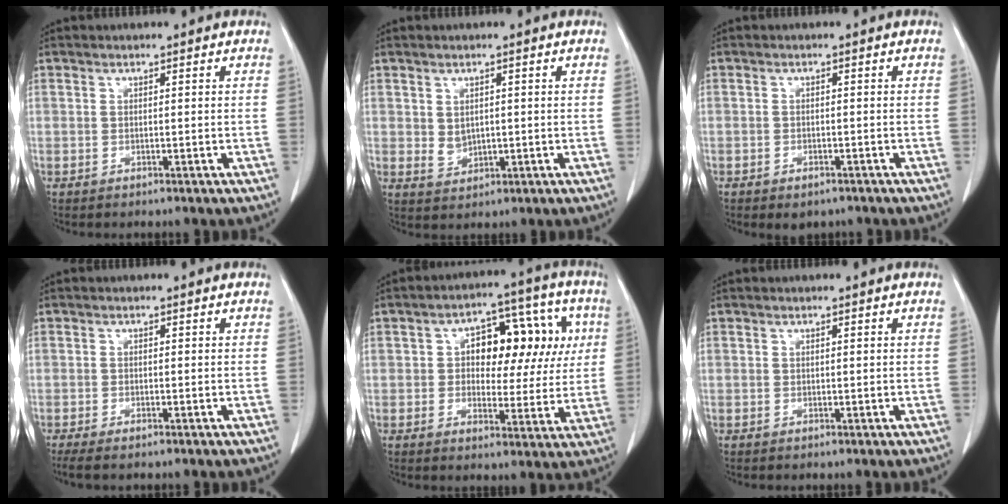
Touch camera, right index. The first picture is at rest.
{"total": 2.5, "force": [0.3, 1.9, 1.6], "torque": [-0.033, -0.003, 0.016]}
{"total": 2.7, "force": [-2.0, 1.5, 1.1], "torque": [-0.012, -0.001, -0.019]}
{"total": 3.0, "force": [-2.3, 0.7, 1.8], "torque": [-0.031, -0.009, -0.035]}
{"total": 12.6, "force": [2.4, 7.0, 10.3], "torque": [-0.122, 0.046, 0.036]}
{"total": 0.0}